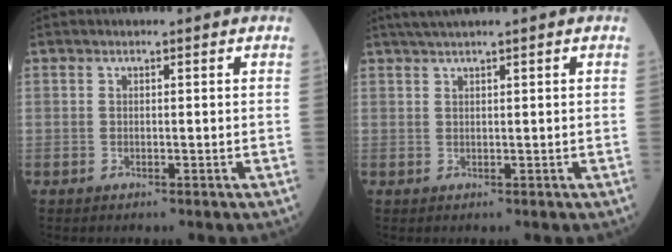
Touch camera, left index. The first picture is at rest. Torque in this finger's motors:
{"motor_torque": [-0.05, 0.05, 0.00, 0.04]}